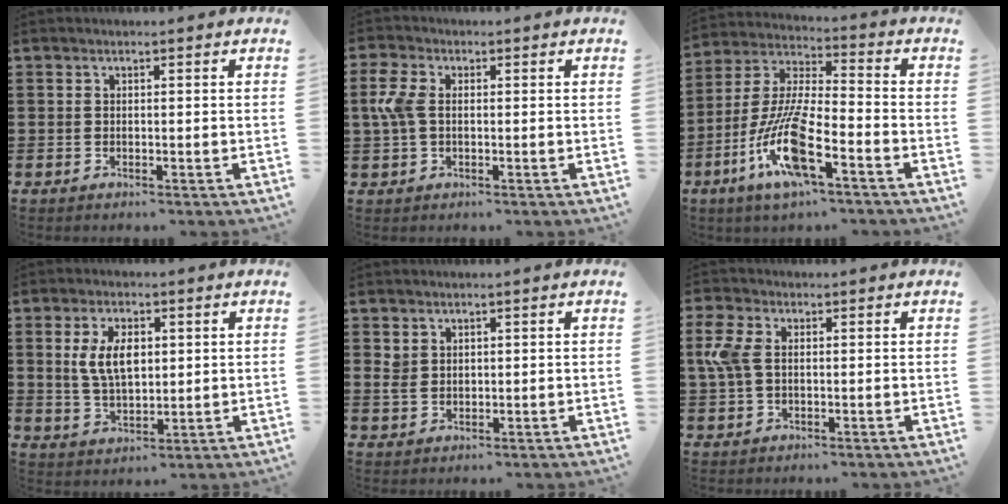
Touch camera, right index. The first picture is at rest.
{"total": 5.1, "force": [0.4, 3.1, 4.0], "torque": [-0.113, 0.000, -0.002]}
{"total": 12.4, "force": [-6.2, 2.7, 10.4], "torque": [-0.237, -0.013, -0.125]}
{"total": 6.8, "force": [1.5, 3.5, 5.6], "torque": [-0.117, 0.006, 0.021]}
{"total": 2.2, "force": [1.2, 1.6, 0.7], "torque": [-0.020, 0.006, 0.023]}
{"total": 5.5, "force": [0.8, 3.3, 4.2], "torque": [-0.127, -0.001, 0.004]}